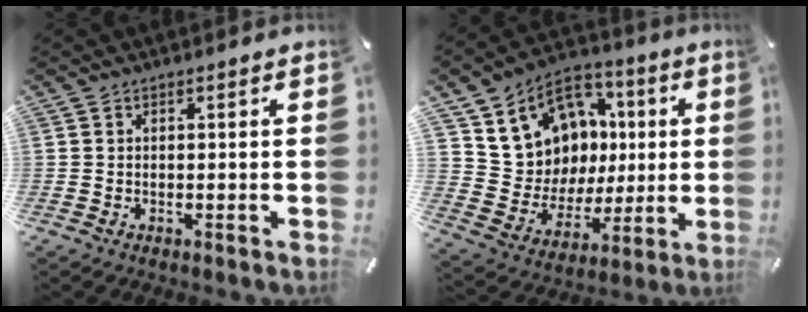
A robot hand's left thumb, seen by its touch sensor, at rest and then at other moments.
{"total": 12.1, "force": [3.6, 11.4, 2.3], "torque": [-0.043, -0.037, 0.082]}